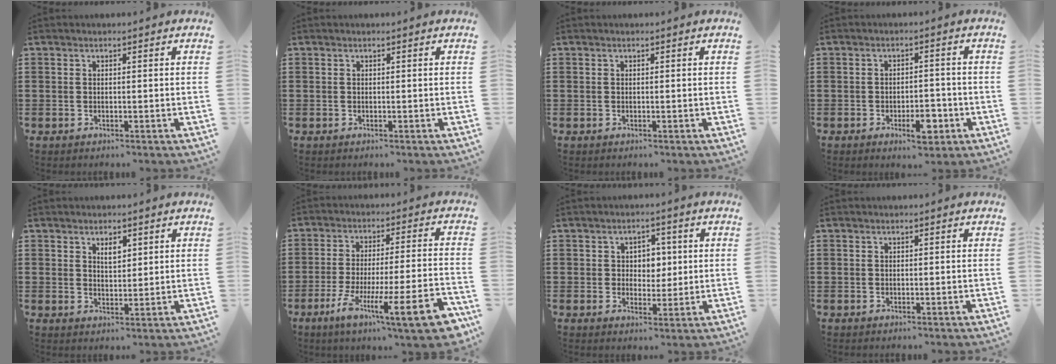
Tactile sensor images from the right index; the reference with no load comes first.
{"total": 0.0}
{"total": 0.0}
{"total": 4.8, "force": [-2.4, 1.8, 3.7], "torque": [-0.066, 0.002, -0.043]}
{"total": 2.5, "force": [1.5, 1.2, 1.7], "torque": [-0.030, 0.000, 0.025]}
{"total": 13.9, "force": [-7.9, 1.8, 11.4], "torque": [-0.194, 0.013, -0.132]}
{"total": 3.5, "force": [0.8, 3.0, 1.6], "torque": [-0.026, 0.007, 0.008]}
{"total": 0.0}